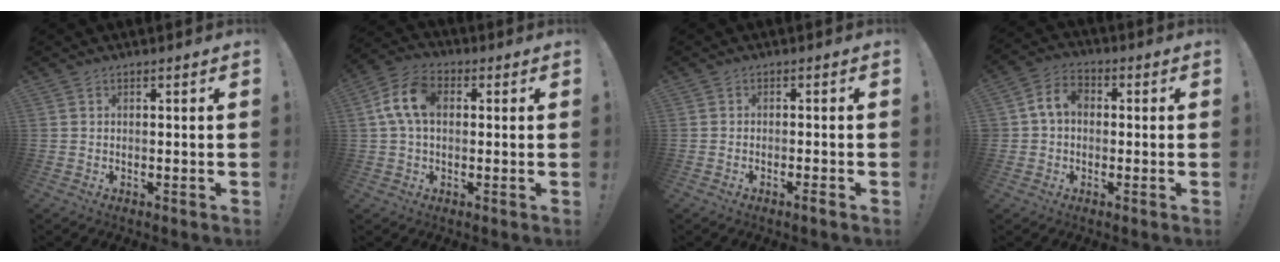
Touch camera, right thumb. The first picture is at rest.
{"total": 10.6, "force": [1.7, 6.9, 7.9], "torque": [-0.155, 0.019, 0.036]}
{"total": 2.2, "force": [-1.7, 0.0, 1.4], "torque": [-0.026, 0.006, -0.030]}
{"total": 7.3, "force": [0.4, 5.7, 4.6], "torque": [-0.092, 0.021, 0.011]}